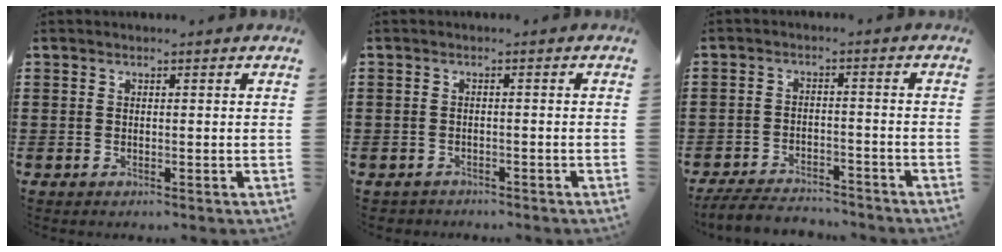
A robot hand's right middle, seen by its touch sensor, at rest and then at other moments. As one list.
[{"total": 1.4, "force": [-1.3, 0.4, -0.1], "torque": [-0.003, 0.002, -0.030]}, {"total": 4.7, "force": [-4.5, 0.8, 0.9], "torque": [-0.028, 0.001, -0.094]}]